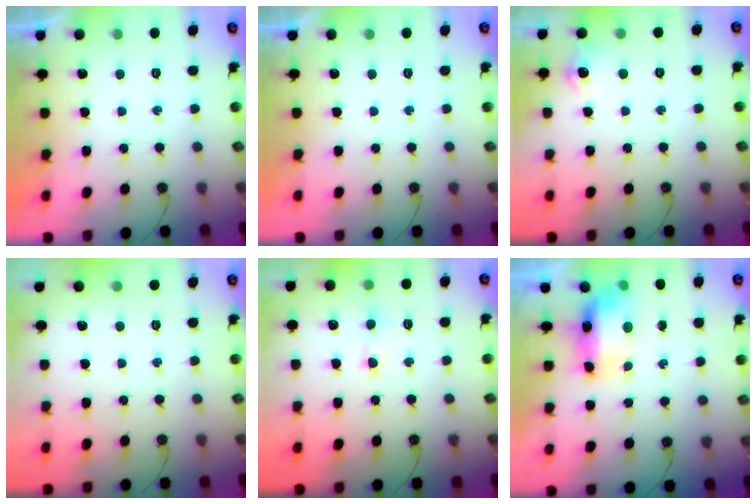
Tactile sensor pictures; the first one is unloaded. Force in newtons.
{"total": 0.0}
{"total": 7.9, "press": 7.8, "slide": 1.0}
{"total": 0.0}
{"total": 3.8, "press": 3.7, "slide": 0.7}
{"total": 7.8, "press": 7.7, "slide": 0.8}